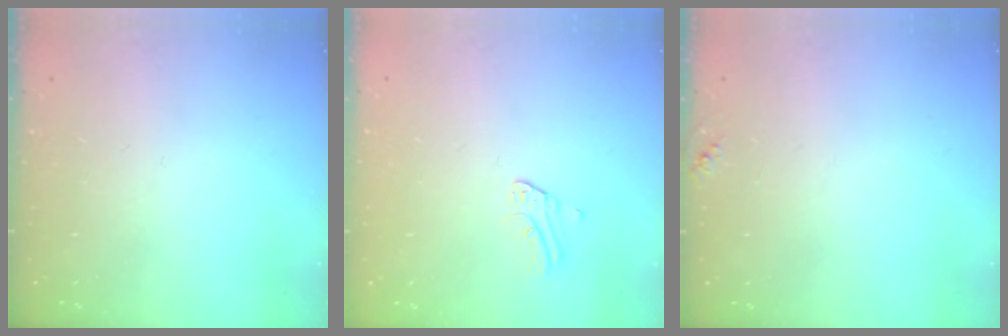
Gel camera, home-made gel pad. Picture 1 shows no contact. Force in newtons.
{"total": 1.0, "press": 1.0, "slide": 0.1}
{"total": 3.5, "press": 3.5, "slide": 0.5}